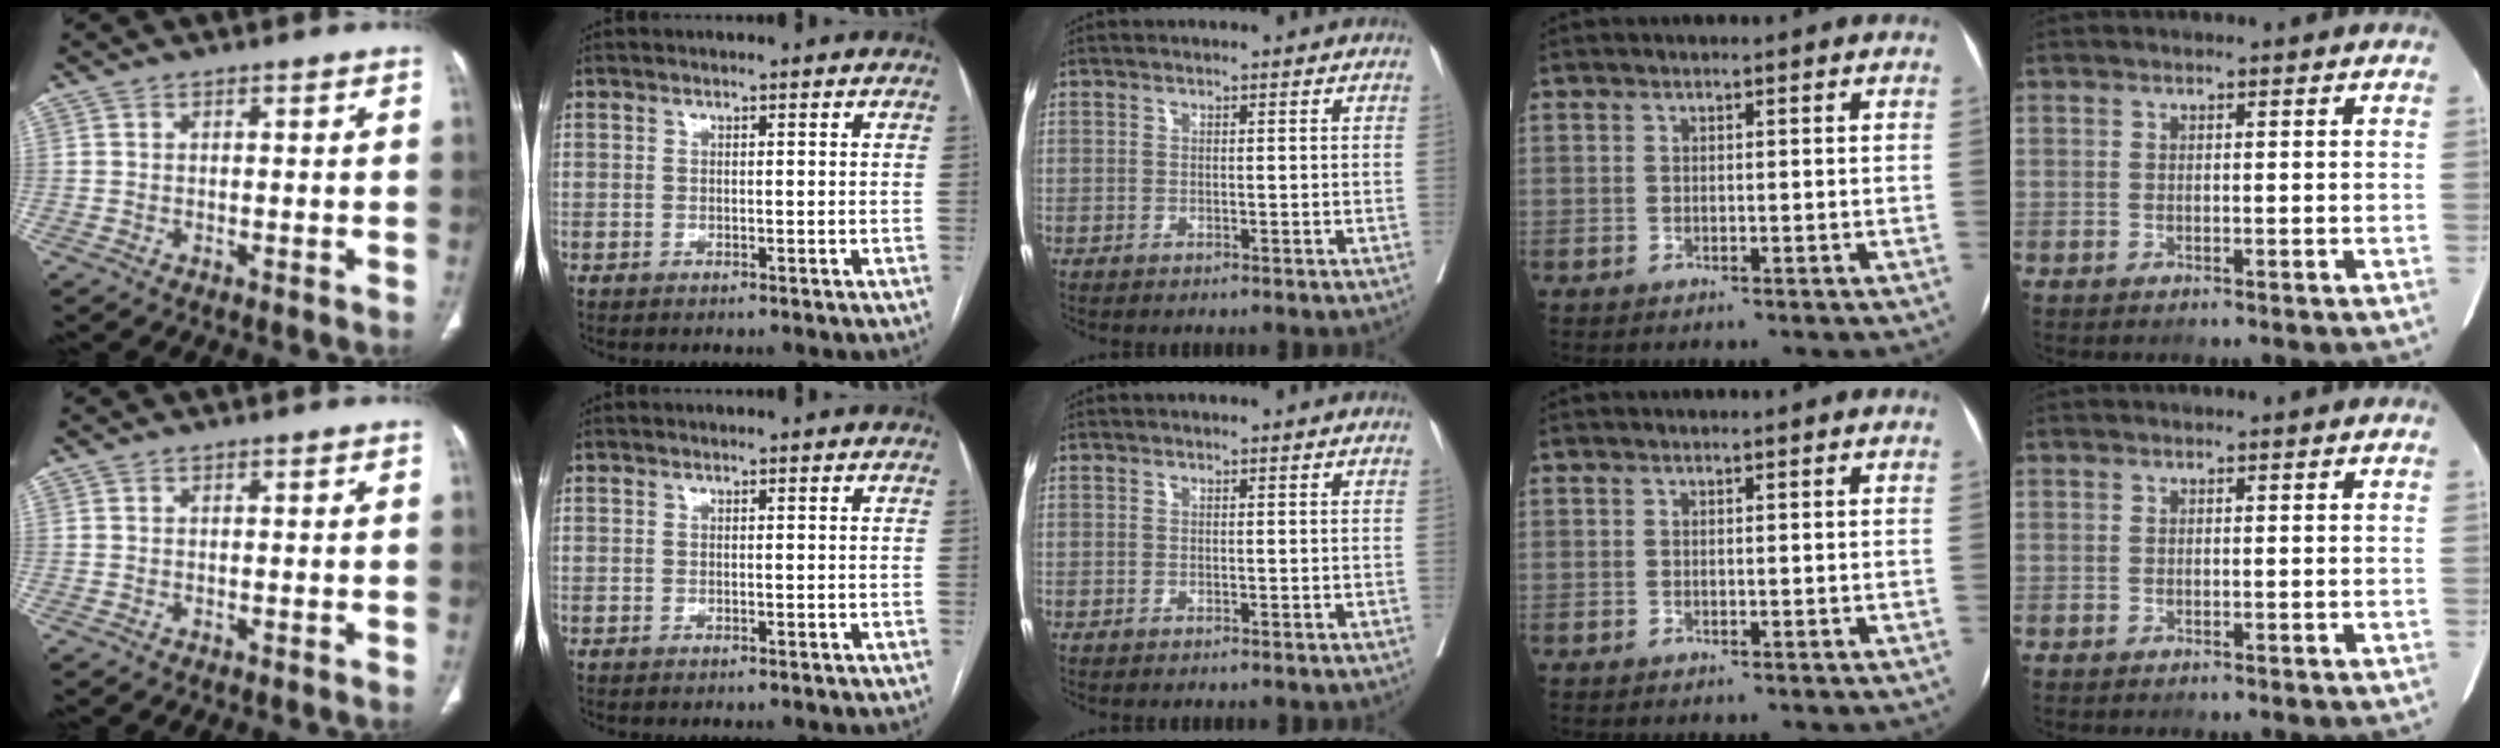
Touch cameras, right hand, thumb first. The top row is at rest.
{}